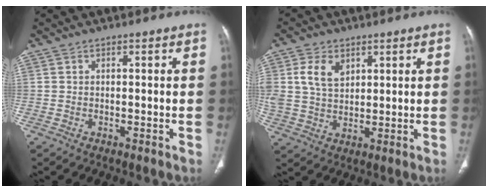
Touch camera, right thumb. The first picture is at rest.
{"total": 7.3, "force": [3.0, 4.9, 4.5], "torque": [-0.072, -0.010, 0.063]}